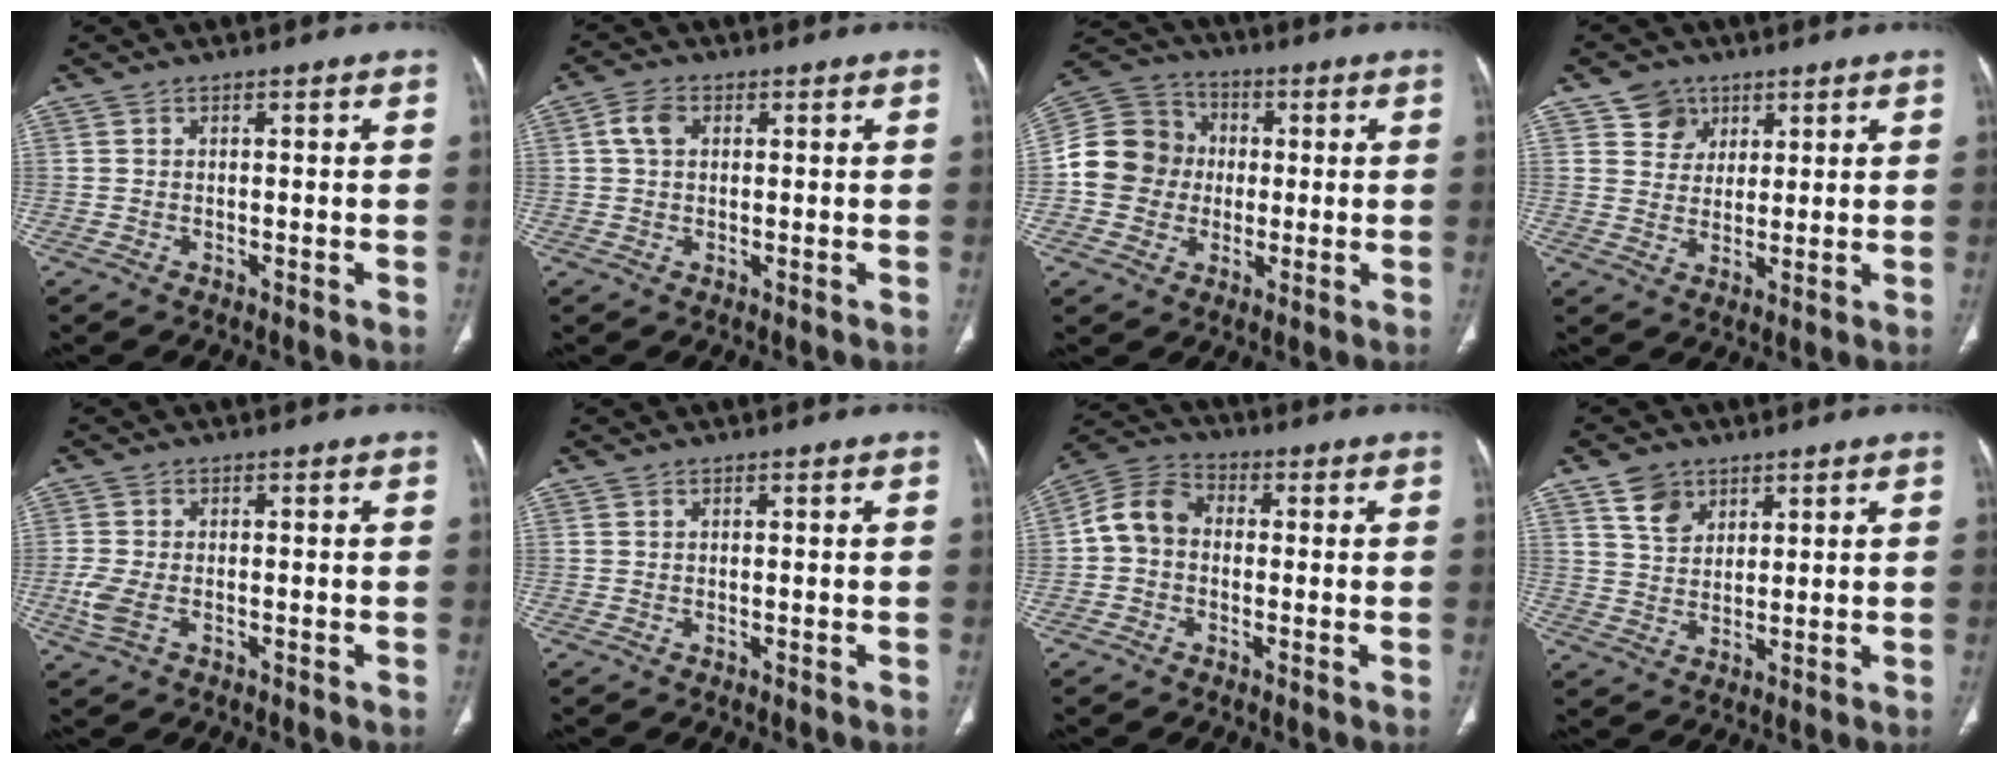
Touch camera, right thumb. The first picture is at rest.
{"total": 3.7, "force": [0.8, 2.6, 2.5], "torque": [-0.048, 0.008, 0.014]}
{"total": 13.0, "force": [-0.7, 12.1, 4.9], "torque": [-0.077, 0.031, -0.017]}
{"total": 5.6, "force": [3.0, 4.6, 0.8], "torque": [0.010, -0.015, 0.053]}
{"total": 4.1, "force": [-1.3, 2.2, 3.2], "torque": [-0.089, -0.002, -0.026]}
{"total": 0.0}
{"total": 7.9, "force": [-0.4, 6.3, 4.8], "torque": [-0.077, 0.026, -0.023]}
{"total": 5.9, "force": [3.4, 4.1, 2.4], "torque": [-0.022, -0.021, 0.068]}